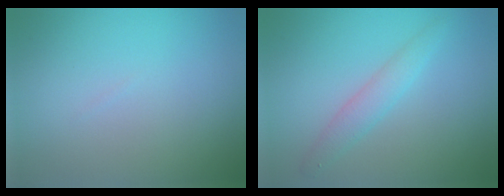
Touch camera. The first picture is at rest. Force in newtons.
{"total": 2.0, "press": 2.0, "slide": 0.1}